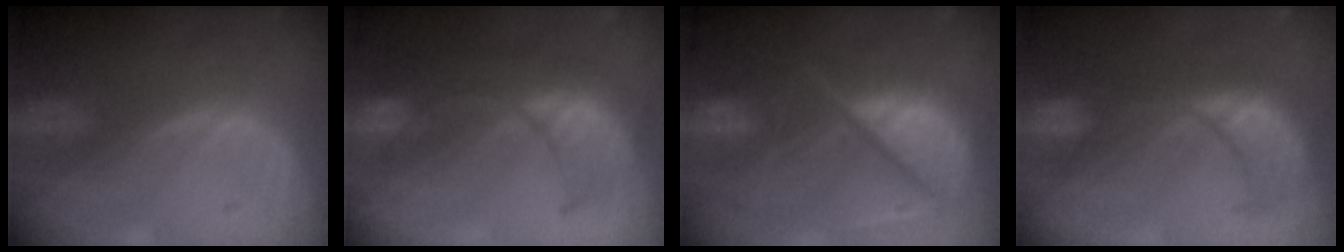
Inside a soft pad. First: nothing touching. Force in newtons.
{"total": 10.2, "press": 9.1, "slide": 4.5}
{"total": 11.7, "press": 9.7, "slide": 6.4}
{"total": 8.8, "press": 8.8, "slide": 0.5}